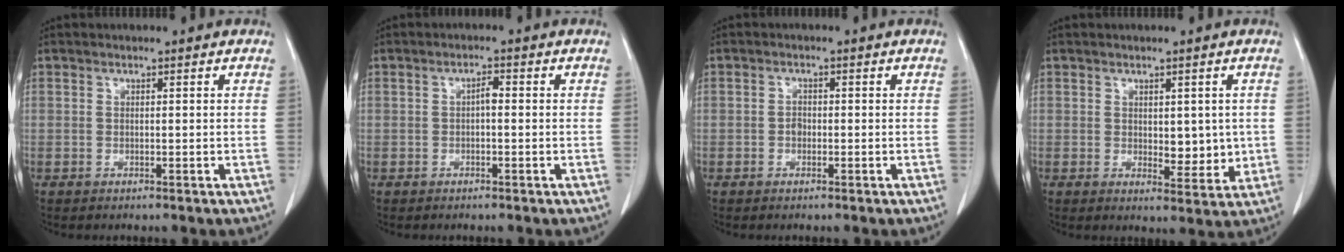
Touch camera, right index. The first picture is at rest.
{"total": 1.6, "force": [-0.1, 0.6, 1.5], "torque": [-0.026, 0.005, -0.001]}
{"total": 1.3, "force": [-0.3, 1.0, 0.8], "torque": [-0.012, 0.004, -0.006]}
{"total": 4.8, "force": [0.3, 2.5, 4.1], "torque": [-0.047, -0.011, 0.012]}